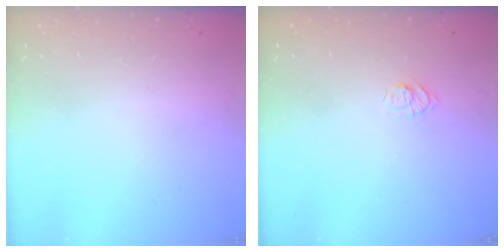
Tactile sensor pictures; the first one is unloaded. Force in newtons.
{"total": 4.7, "press": 4.7, "slide": 0.5}